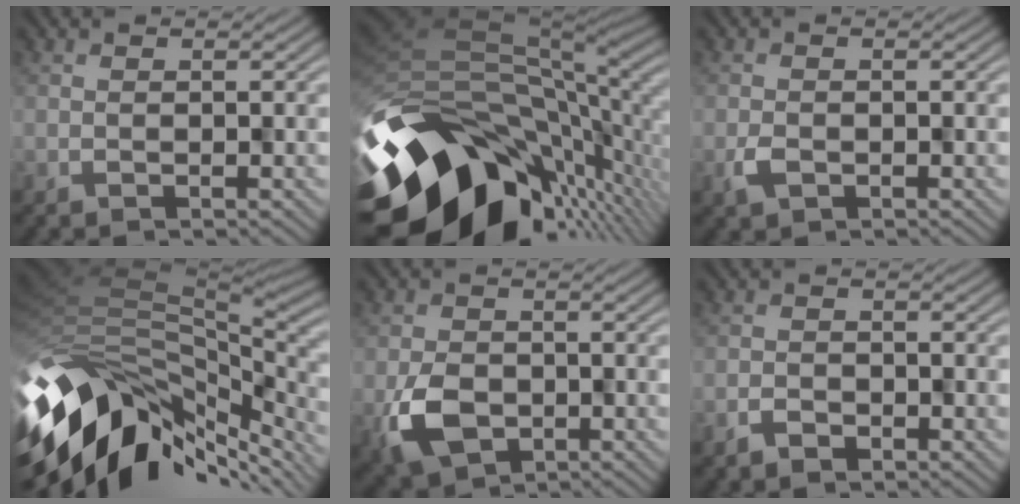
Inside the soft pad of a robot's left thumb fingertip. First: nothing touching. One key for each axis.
{"total": 16.1, "fx": -6.3, "fy": 10.1, "fz": 10.9, "tx": -0.214, "ty": -0.033, "tz": -0.098}
{"total": 1.0, "fx": -0.6, "fy": 0.8, "fz": 0.1, "tx": -0.015, "ty": -0.011, "tz": -0.010}
{"total": 14.6, "fx": -6.1, "fy": 8.9, "fz": 9.8, "tx": -0.208, "ty": -0.024, "tz": -0.111}
{"total": 5.3, "fx": -2.1, "fy": 4.1, "fz": 2.6, "tx": -0.068, "ty": -0.022, "tz": -0.038}
{"total": 1.6, "fx": -1.3, "fy": 0.8, "fz": -0.1, "tx": -0.002, "ty": -0.006, "tz": -0.023}